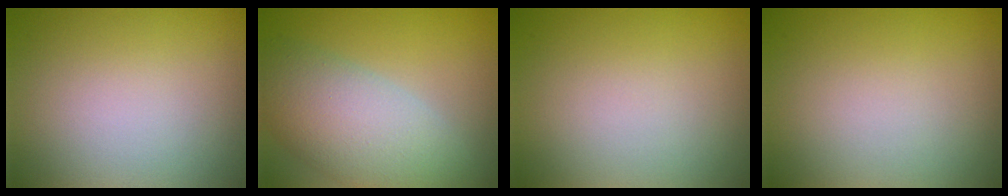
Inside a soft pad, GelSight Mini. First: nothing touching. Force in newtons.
{"total": 7.5, "press": 7.5, "slide": 0.6}
{"total": 0.0}
{"total": 0.0}